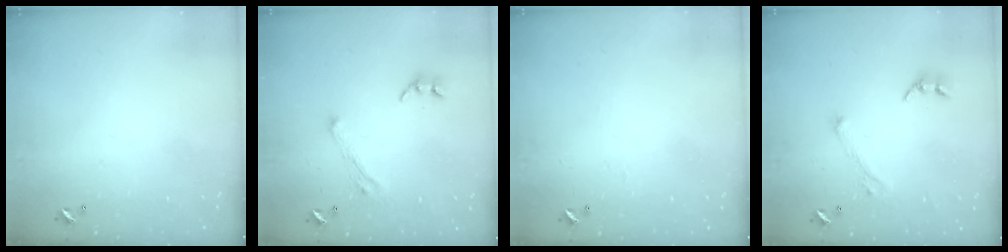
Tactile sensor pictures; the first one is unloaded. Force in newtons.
{"total": 4.1, "press": 4.0, "slide": 1.1}
{"total": 2.6, "press": 2.6, "slide": 0.4}
{"total": 2.9, "press": 2.8, "slide": 0.8}